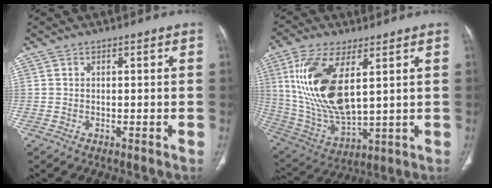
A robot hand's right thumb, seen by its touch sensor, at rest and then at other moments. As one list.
[{"total": 18.9, "force": [5.2, 8.3, 16.2], "torque": [-0.331, -0.026, 0.113]}]